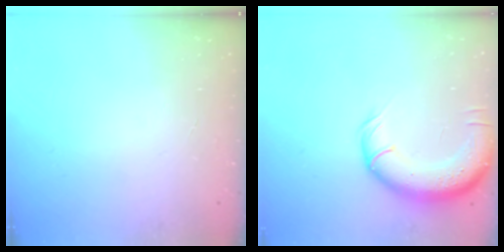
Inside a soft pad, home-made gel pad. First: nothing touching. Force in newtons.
{"total": 13.7, "press": 13.3, "slide": 3.4}